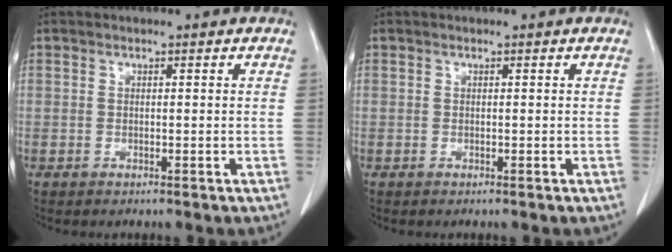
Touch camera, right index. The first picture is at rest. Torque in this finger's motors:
{"motor_torque": [0.00, 0.00, 0.00, 0.00]}